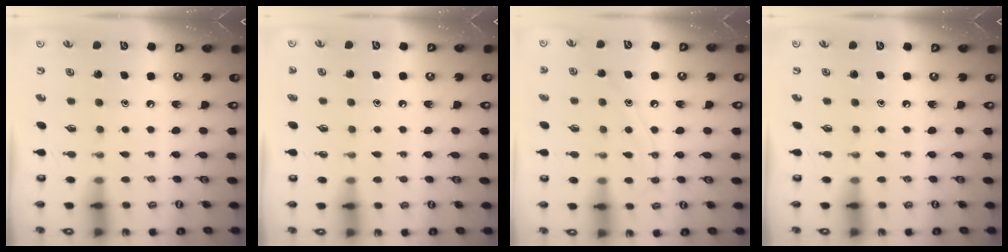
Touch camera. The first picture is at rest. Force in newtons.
{"total": 1.1, "press": 1.1, "slide": 0.3}
{"total": 9.7, "press": 9.7, "slide": 0.8}
{"total": 0.0}